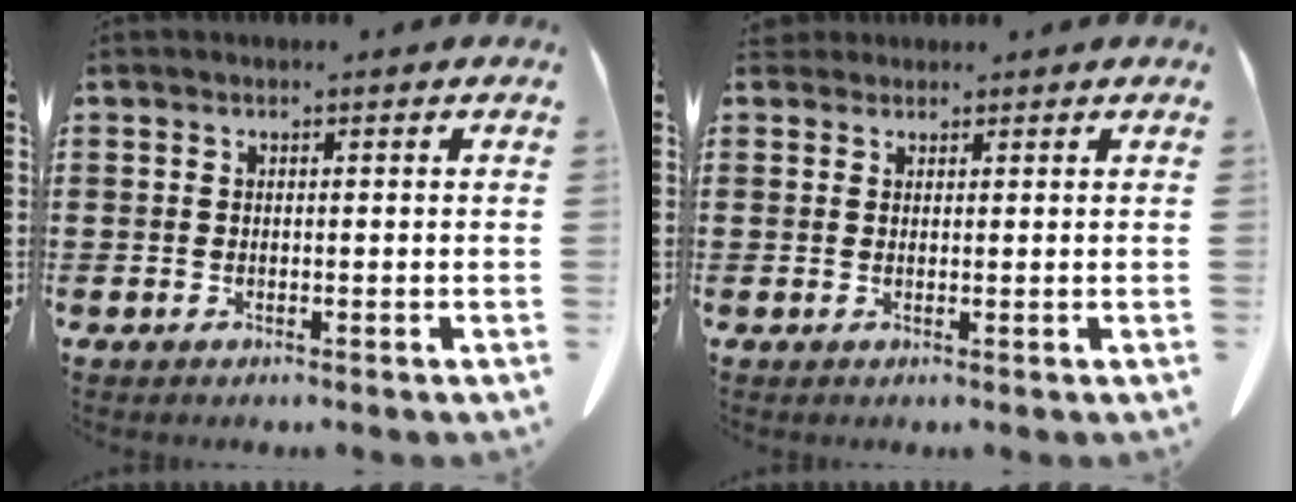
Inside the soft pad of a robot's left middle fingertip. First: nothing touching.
{"total": 1.5, "force": [1.4, 0.7, 0.2], "torque": [-0.009, 0.005, 0.027]}